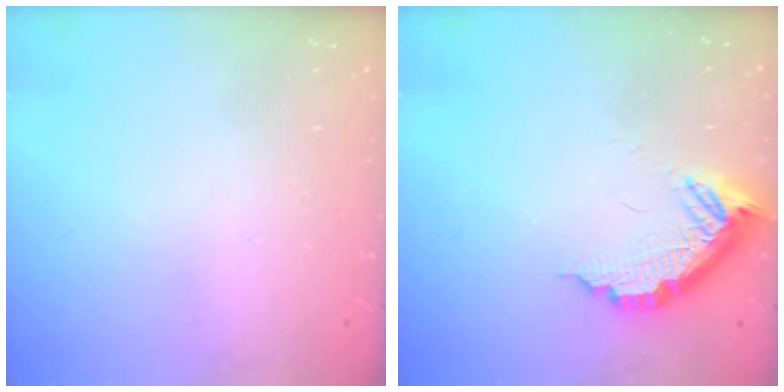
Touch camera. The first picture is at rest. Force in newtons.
{"total": 12.1, "press": 12.1, "slide": 0.6}